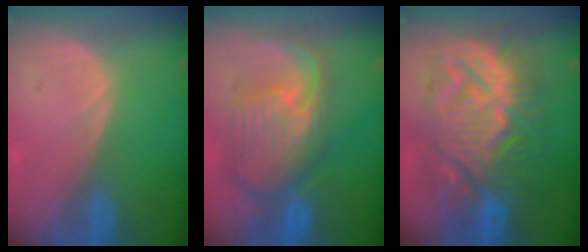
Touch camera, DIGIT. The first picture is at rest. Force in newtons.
{"total": 10.9, "press": 9.6, "slide": 5.1}
{"total": 13.4, "press": 13.4, "slide": 1.5}